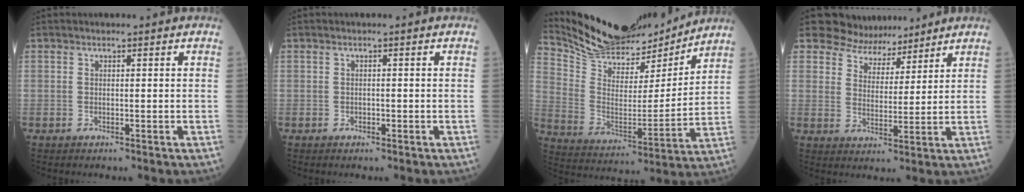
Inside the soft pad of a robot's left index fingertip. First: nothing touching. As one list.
[{"total": 0.5, "force": [-0.3, 0.4, 0.2], "torque": [-0.004, 0.003, -0.007]}, {"total": 19.1, "force": [18.0, 3.8, 5.1], "torque": [-0.105, -0.010, 0.297]}, {"total": 6.9, "force": [6.1, 3.3, 0.5], "torque": [-0.009, 0.006, 0.099]}]